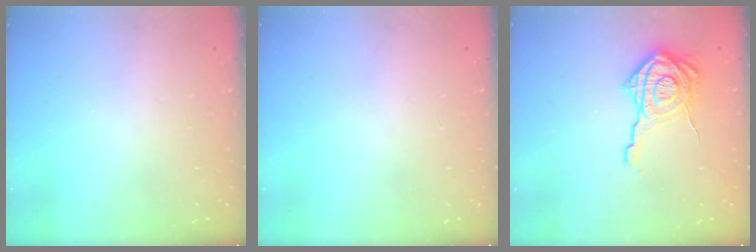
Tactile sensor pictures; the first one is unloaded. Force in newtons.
{"total": 0.0}
{"total": 16.7, "press": 16.7, "slide": 0.9}